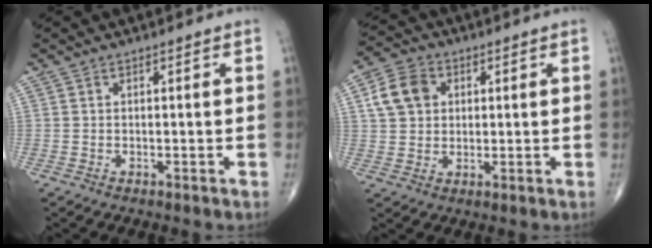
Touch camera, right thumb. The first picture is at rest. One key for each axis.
{"total": 8.1, "fx": 2.1, "fy": 6.4, "fz": 4.4, "tx": -0.066, "ty": 0.005, "tz": 0.035}